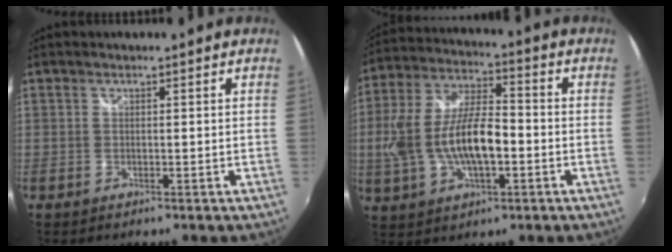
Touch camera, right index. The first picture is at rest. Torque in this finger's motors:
{"motor_torque": [0.63, -0.20, 0.51, 0.21]}